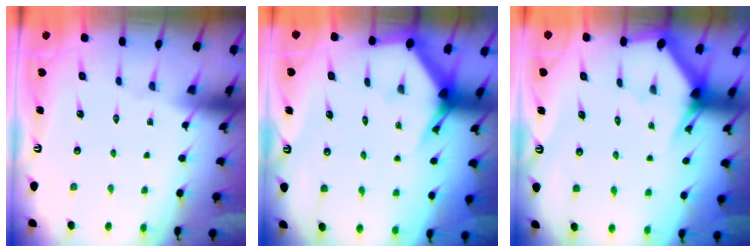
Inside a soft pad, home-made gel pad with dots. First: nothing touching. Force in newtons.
{"total": 3.8, "press": 3.8, "slide": 0.2}
{"total": 3.0, "press": 3.0, "slide": 0.1}